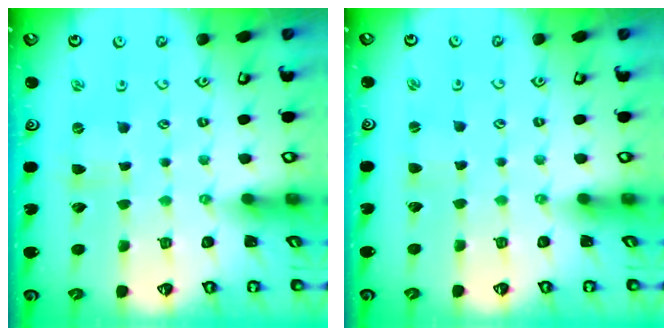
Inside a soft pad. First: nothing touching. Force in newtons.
{"total": 0.8, "press": 0.8, "slide": 0.1}